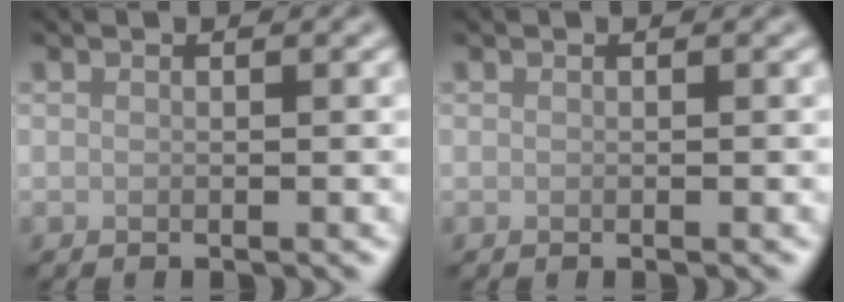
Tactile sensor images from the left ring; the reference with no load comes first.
{"total": 0.0}